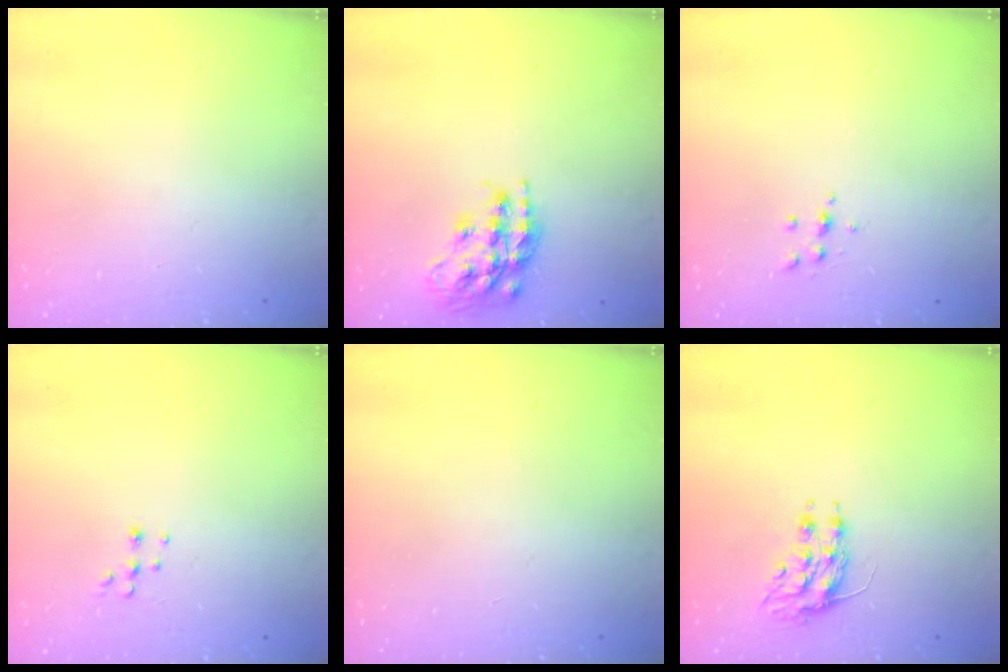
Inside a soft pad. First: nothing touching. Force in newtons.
{"total": 17.1, "press": 17.1, "slide": 1.0}
{"total": 4.9, "press": 4.8, "slide": 1.1}
{"total": 5.5, "press": 5.4, "slide": 1.0}
{"total": 0.0}
{"total": 8.1, "press": 8.1, "slide": 0.7}